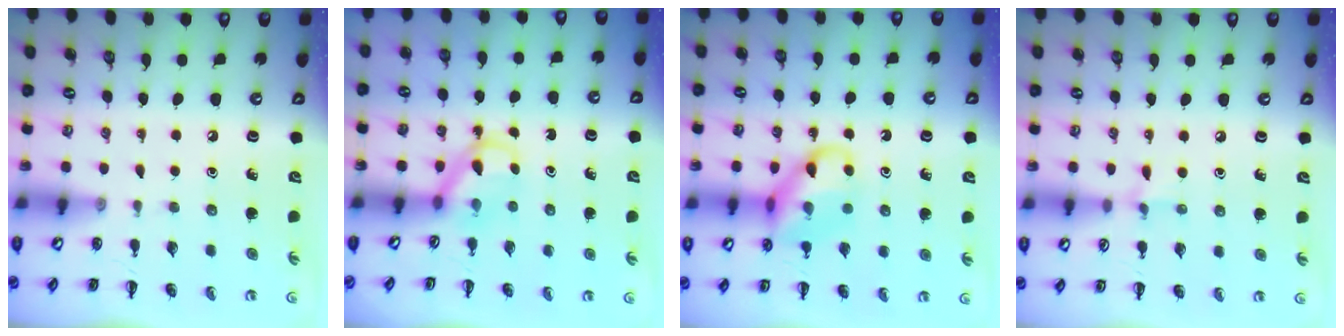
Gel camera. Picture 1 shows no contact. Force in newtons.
{"total": 4.0, "press": 3.9, "slide": 0.8}
{"total": 12.8, "press": 12.6, "slide": 2.1}
{"total": 5.3, "press": 4.9, "slide": 1.8}